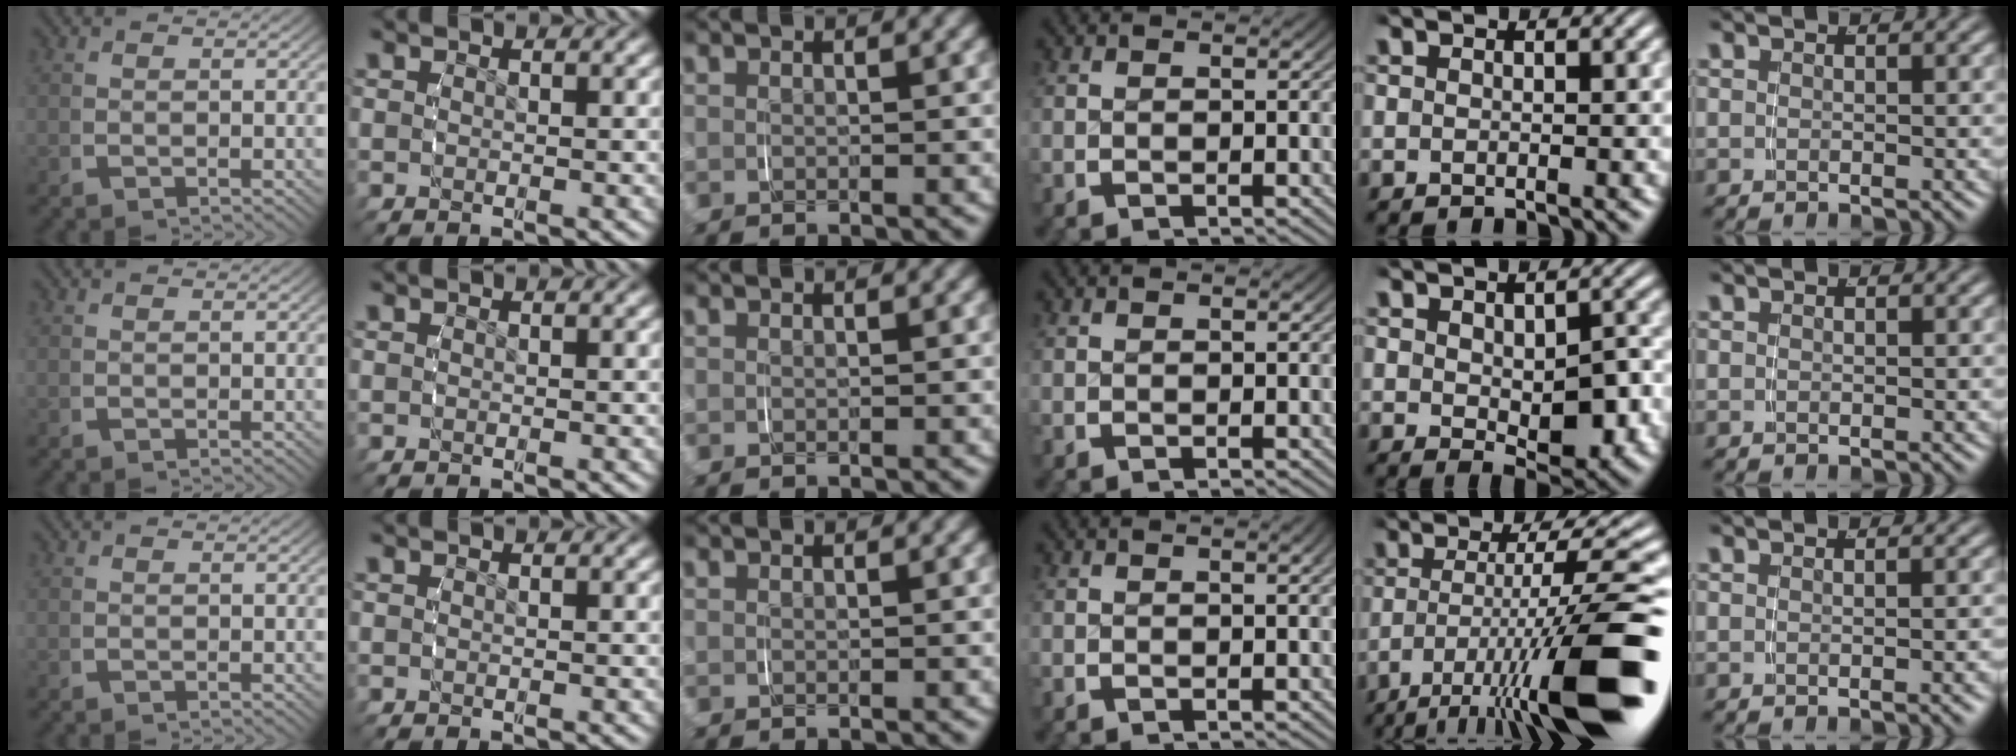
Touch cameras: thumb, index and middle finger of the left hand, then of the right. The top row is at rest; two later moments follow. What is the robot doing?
{"motion": "grasp_and_lifting", "object": "pencil case"}